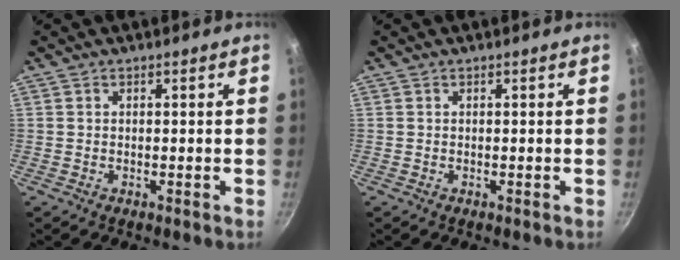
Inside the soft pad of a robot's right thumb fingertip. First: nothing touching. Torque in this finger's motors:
{"motor_torque": [0.00, 0.00, 0.06, -0.05, 0.00]}